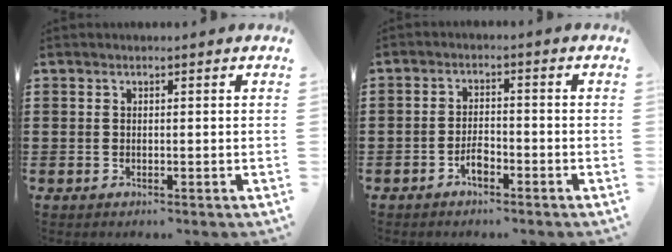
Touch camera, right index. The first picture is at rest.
{"total": 2.9, "force": [-1.8, 1.0, 2.1], "torque": [-0.046, -0.001, -0.035]}